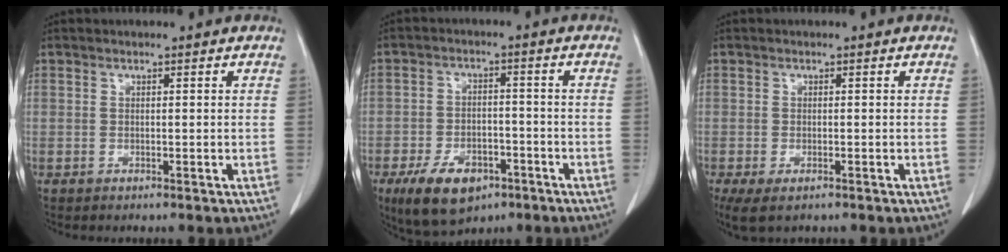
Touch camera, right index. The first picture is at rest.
{"total": 9.9, "force": [-5.7, 5.3, 6.1], "torque": [-0.109, -0.006, -0.090]}
{"total": 4.2, "force": [-2.4, 1.7, 3.1], "torque": [-0.062, -0.011, -0.039]}